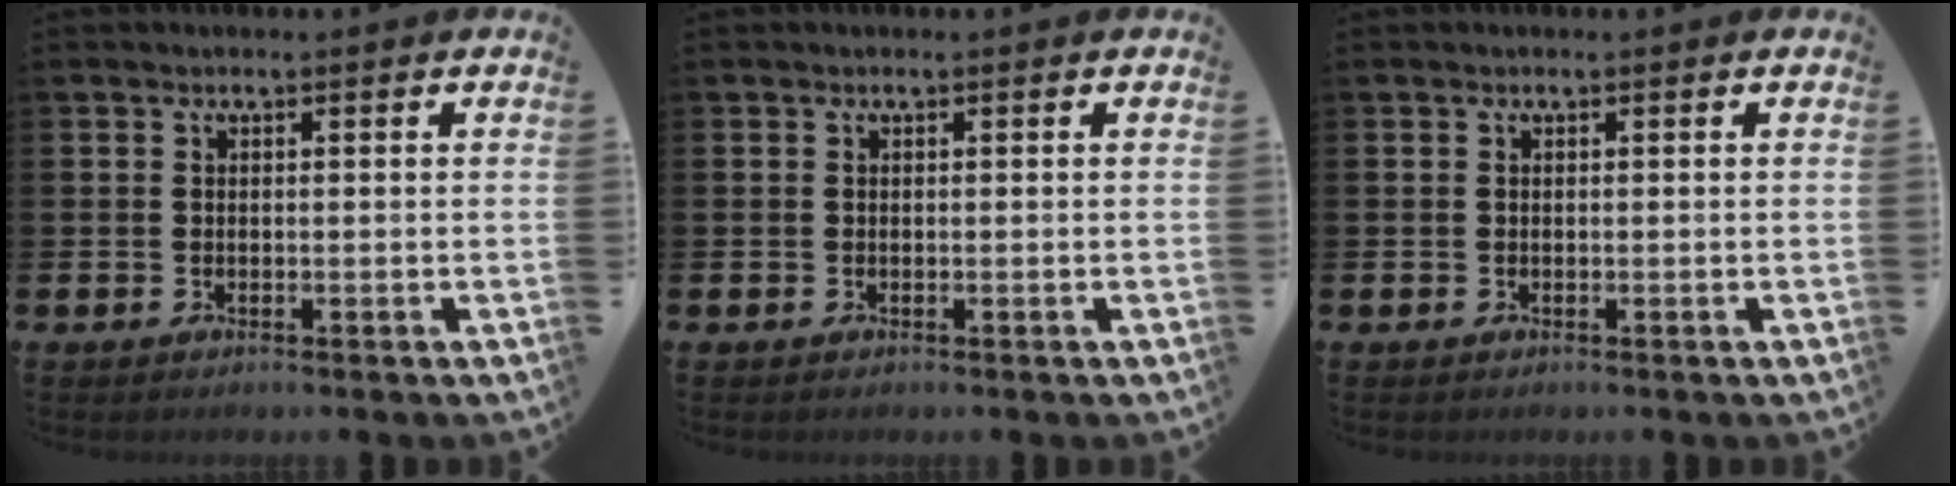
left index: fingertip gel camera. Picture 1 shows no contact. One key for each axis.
{"total": 0.0}
{"total": 0.0}